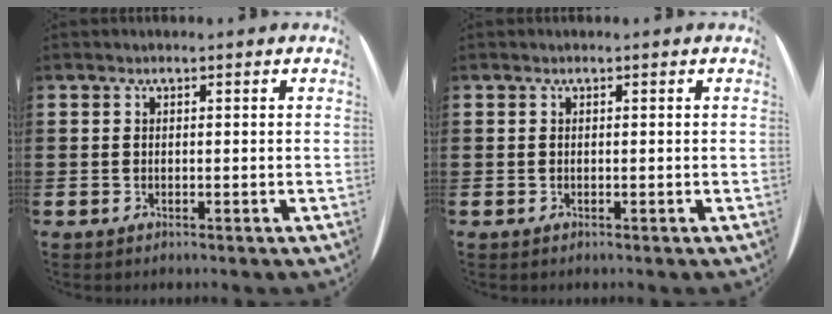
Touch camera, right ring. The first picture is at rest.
{"total": 0.0}